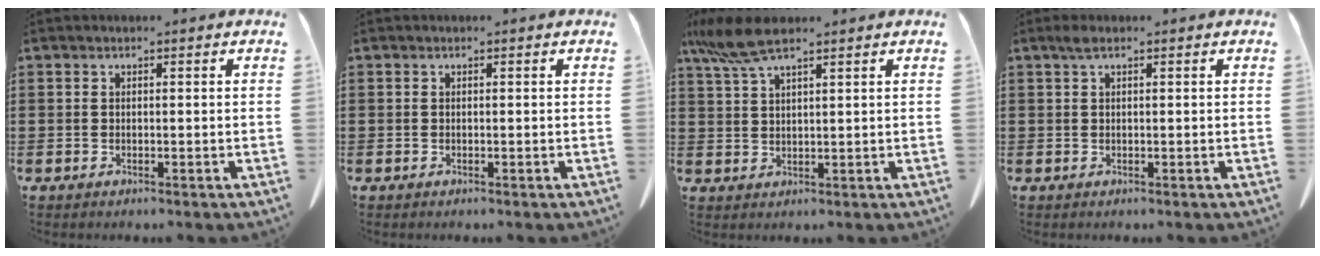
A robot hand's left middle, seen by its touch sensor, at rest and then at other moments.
{"total": 0.0}
{"total": 6.6, "force": [4.7, 1.3, 4.4], "torque": [-0.113, -0.008, 0.081]}
{"total": 1.3, "force": [0.6, 0.3, 1.1], "torque": [-0.024, 0.003, 0.010]}